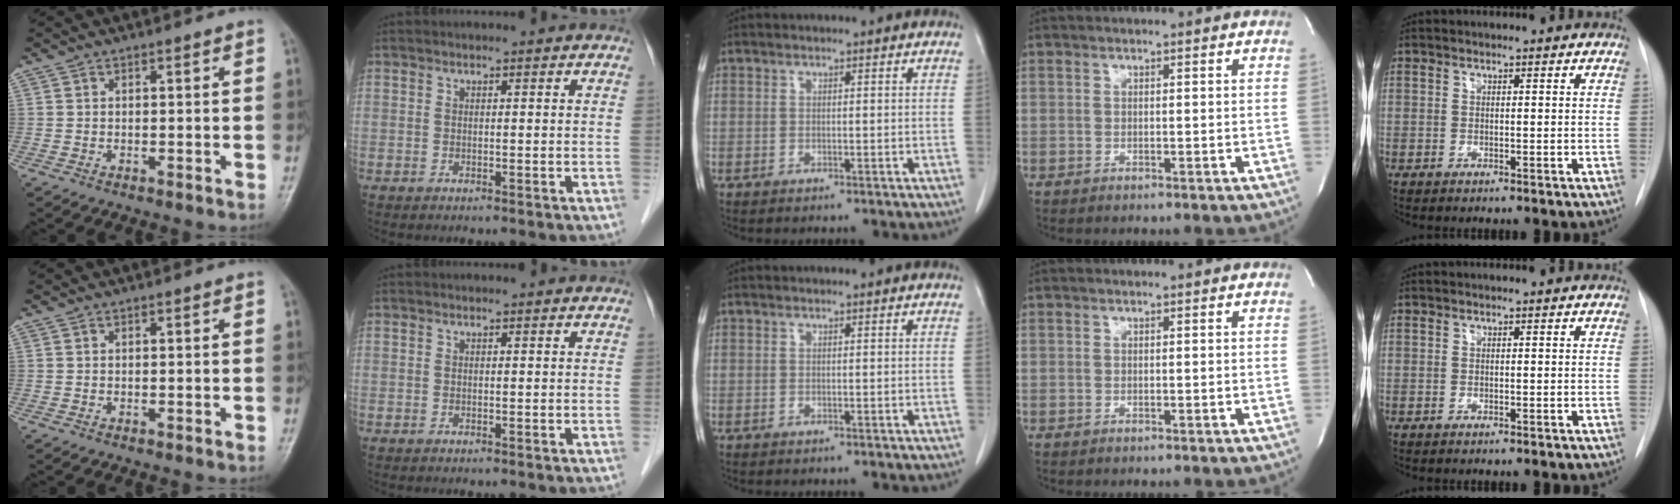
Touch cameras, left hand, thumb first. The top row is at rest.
{}